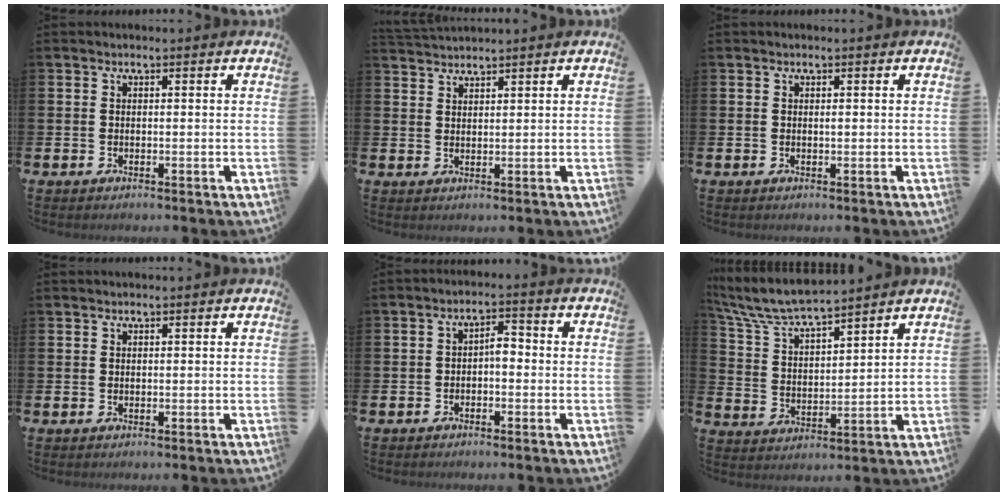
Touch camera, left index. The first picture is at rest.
{"total": 2.1, "force": [2.1, 0.1, -0.2], "torque": [0.007, -0.010, 0.038]}
{"total": 0.0}
{"total": 0.7, "force": [0.7, 0.1, 0.0], "torque": [0.008, -0.002, 0.011]}
{"total": 2.3, "force": [-0.9, 1.1, 1.8], "torque": [-0.029, 0.006, -0.023]}
{"total": 7.1, "force": [6.7, 0.6, 2.2], "torque": [-0.068, -0.043, 0.117]}